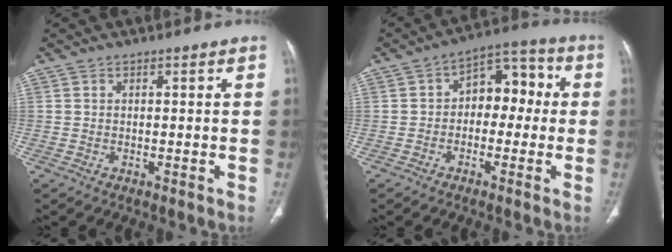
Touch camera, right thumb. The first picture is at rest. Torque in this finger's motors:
{"motor_torque": [0.39, -0.15, 0.11, 0.22, 0.13]}